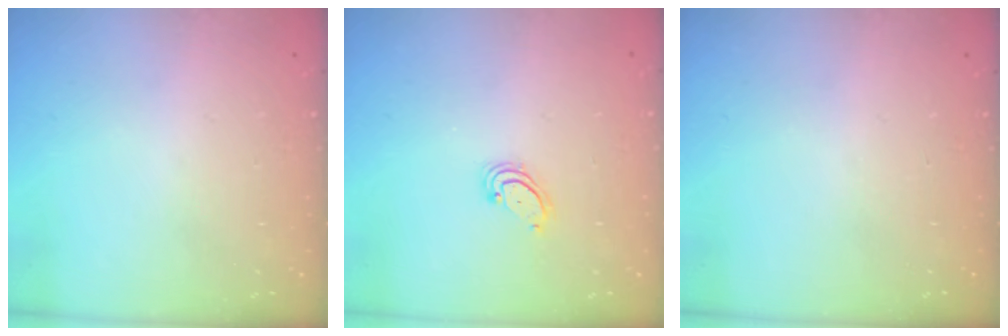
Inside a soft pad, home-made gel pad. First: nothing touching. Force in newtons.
{"total": 2.5, "press": 2.5, "slide": 0.3}
{"total": 0.0}